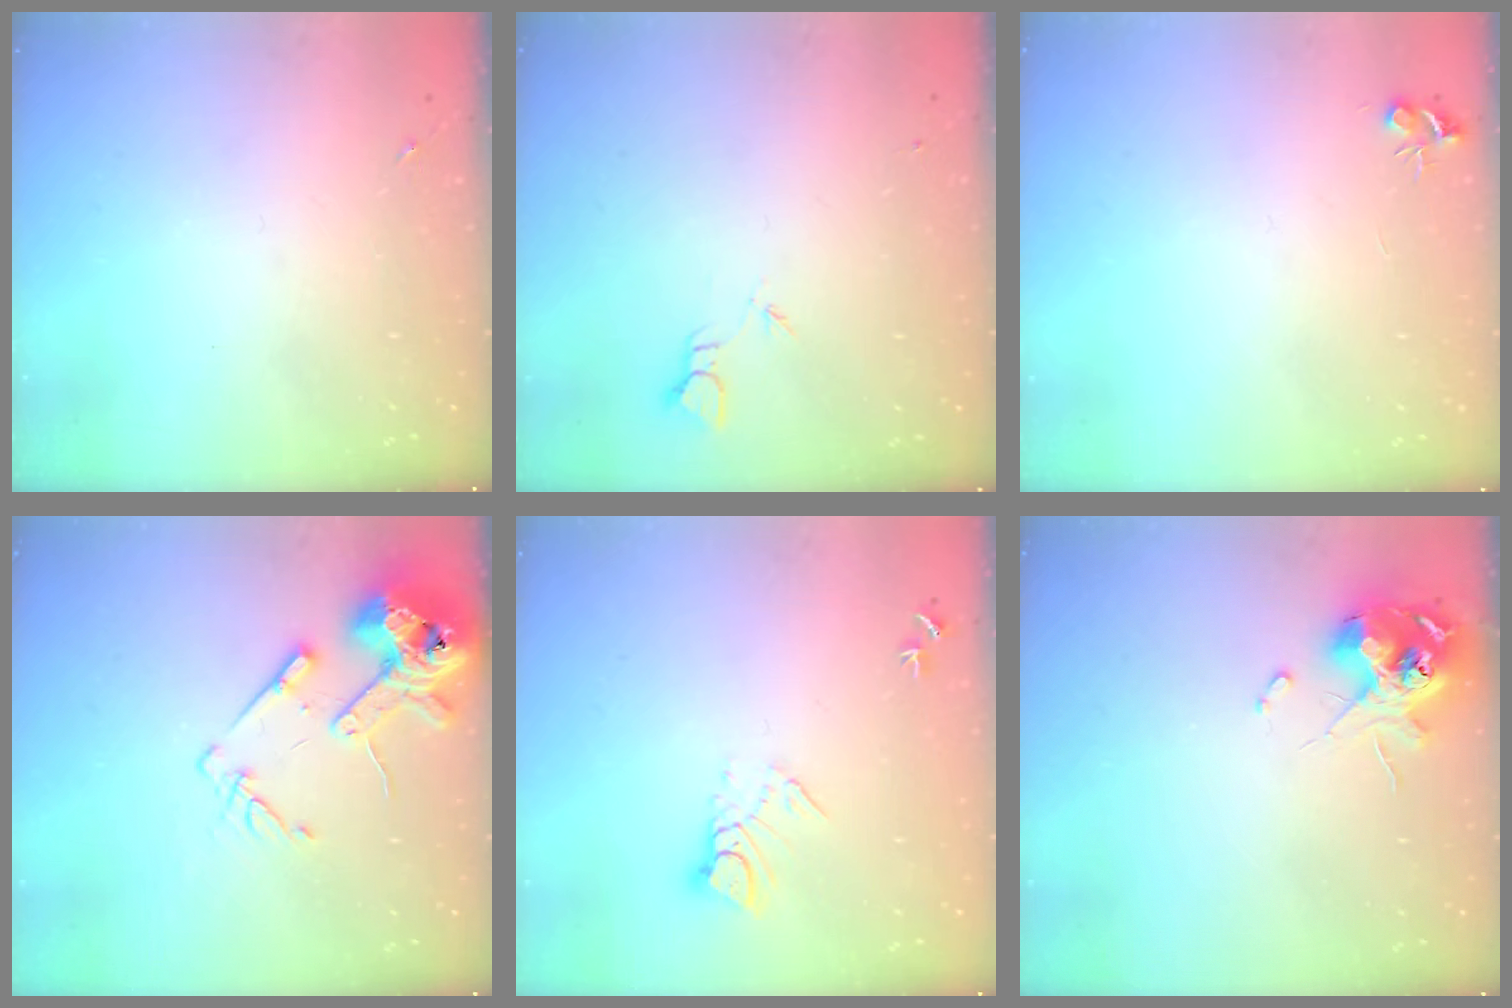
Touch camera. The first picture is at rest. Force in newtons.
{"total": 1.8, "press": 1.8, "slide": 0.0}
{"total": 4.7, "press": 4.7, "slide": 0.6}
{"total": 15.2, "press": 14.9, "slide": 2.8}
{"total": 5.9, "press": 5.9, "slide": 0.5}
{"total": 12.0, "press": 11.8, "slide": 1.6}